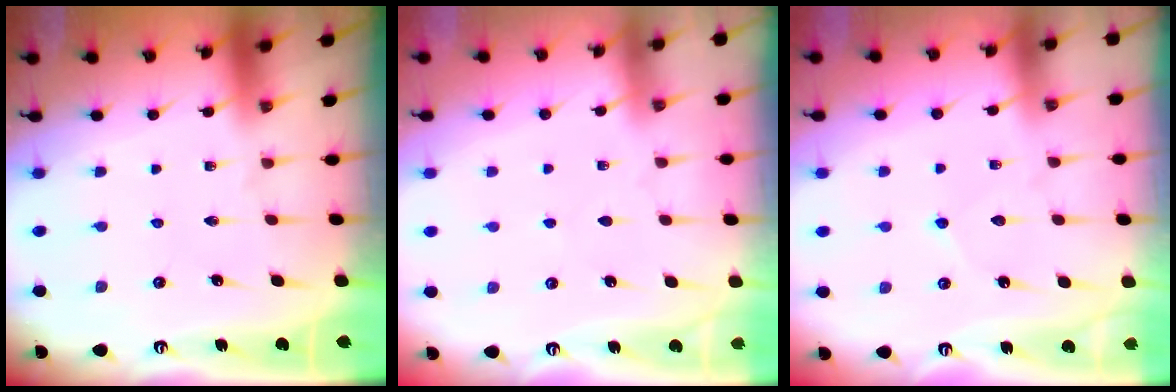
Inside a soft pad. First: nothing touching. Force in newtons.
{"total": 2.8, "press": 2.8, "slide": 0.4}
{"total": 3.6, "press": 3.6, "slide": 0.4}